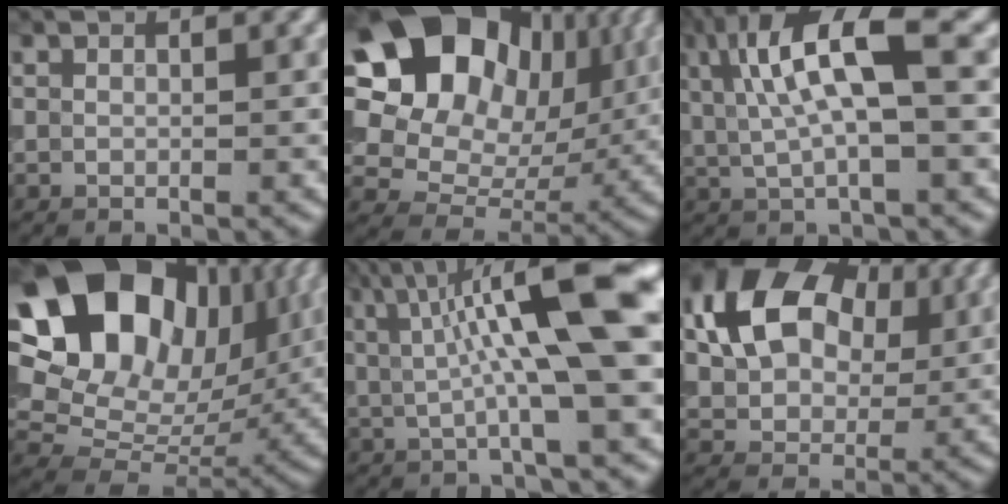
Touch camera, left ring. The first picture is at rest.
{"total": 16.5, "force": [5.8, 12.3, 9.5], "torque": [-0.170, 0.044, 0.092]}
{"total": 8.4, "force": [1.9, 2.3, 7.9], "torque": [-0.156, 0.004, 0.033]}
{"total": 19.8, "force": [7.5, 14.3, 11.4], "torque": [-0.222, 0.055, 0.133]}
{"total": 11.7, "force": [2.1, 2.5, 11.3], "torque": [-0.168, 0.008, 0.030]}
{"total": 11.6, "force": [3.5, 7.7, 8.0], "torque": [-0.158, 0.014, 0.054]}